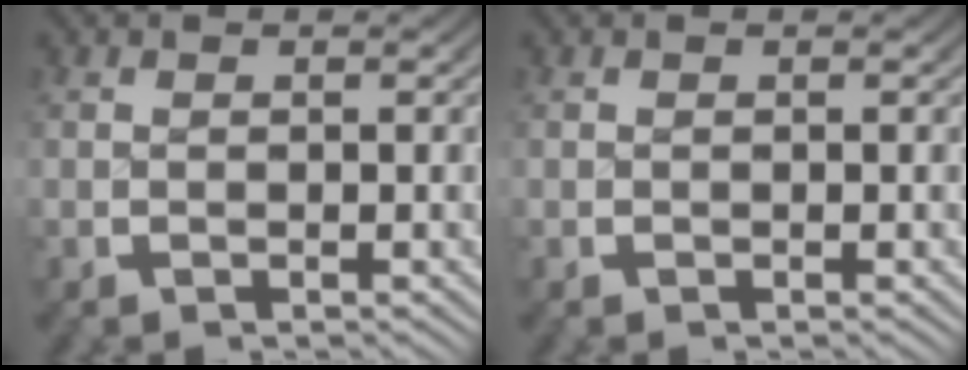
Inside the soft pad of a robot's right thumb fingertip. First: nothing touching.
{"total": 0.0}